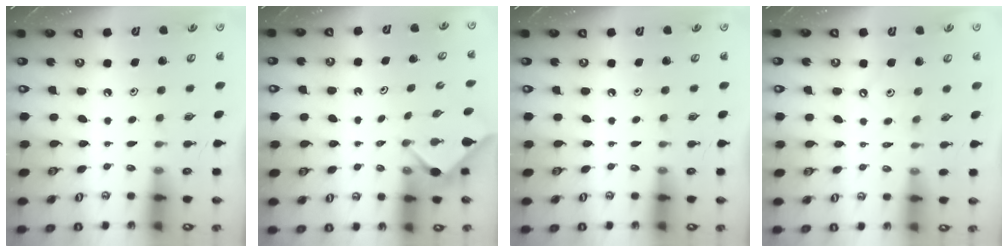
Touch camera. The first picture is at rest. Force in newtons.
{"total": 2.9, "press": 2.9, "slide": 0.4}
{"total": 0.0}
{"total": 1.7, "press": 1.7, "slide": 0.3}